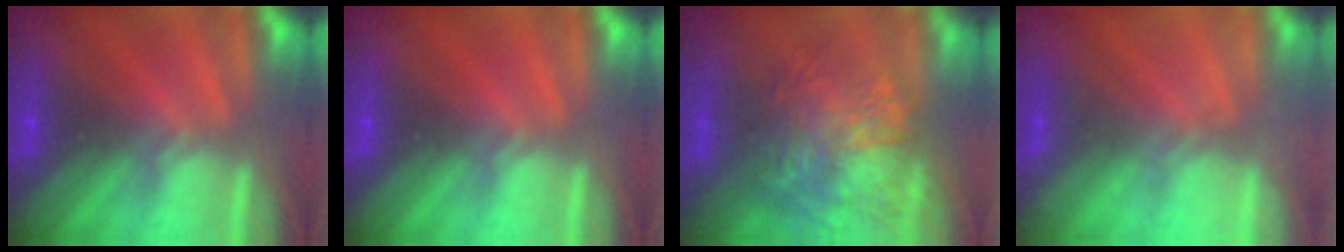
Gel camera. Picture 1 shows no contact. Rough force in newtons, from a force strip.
{"total": 0.0}
{"total": 10.2}
{"total": 2.1}